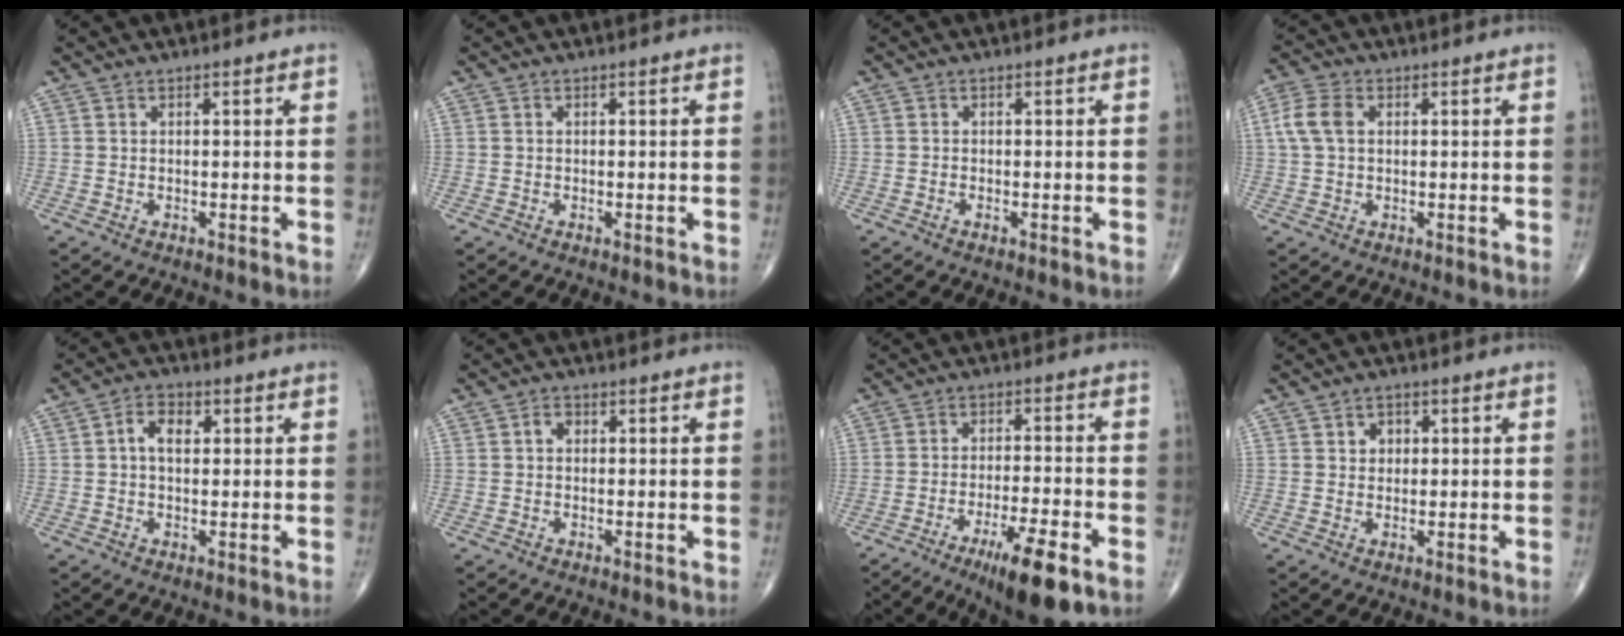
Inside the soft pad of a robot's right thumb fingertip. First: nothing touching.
{"total": 0.0}
{"total": 0.6, "force": [-0.4, 0.1, 0.5], "torque": [-0.011, -0.002, -0.008]}
{"total": 5.5, "force": [1.0, 3.6, 4.1], "torque": [-0.099, 0.013, 0.016]}
{"total": 4.7, "force": [0.9, 3.1, 3.5], "torque": [-0.054, 0.012, 0.010]}
{"total": 1.7, "force": [0.2, 1.3, 1.1], "torque": [-0.011, 0.008, 0.001]}
{"total": 11.6, "force": [-6.5, 2.1, 9.5], "torque": [-0.158, 0.012, -0.099]}
{"total": 2.9, "force": [0.8, 2.4, 1.5], "torque": [-0.006, -0.001, 0.011]}